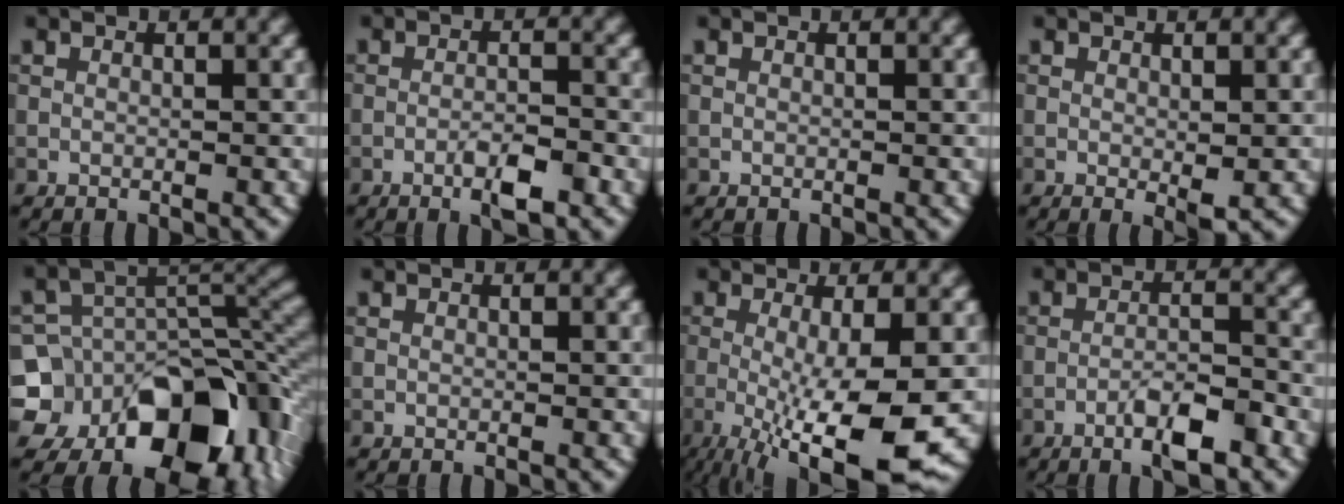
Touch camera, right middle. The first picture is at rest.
{"total": 3.2, "force": [-1.6, 0.7, 2.6], "torque": [-0.048, 0.002, -0.030]}
{"total": 0.0}
{"total": 1.4, "force": [-0.1, 0.3, 1.3], "torque": [-0.019, -0.007, -0.002]}
{"total": 13.7, "force": [-6.3, 9.7, 7.4], "torque": [-0.119, -0.005, -0.101]}
{"total": 0.0}
{"total": 10.2, "force": [-3.1, 2.2, 9.5], "torque": [-0.152, -0.019, -0.043]}
{"total": 4.3, "force": [-2.5, 1.0, 3.4], "torque": [-0.061, 0.006, -0.046]}